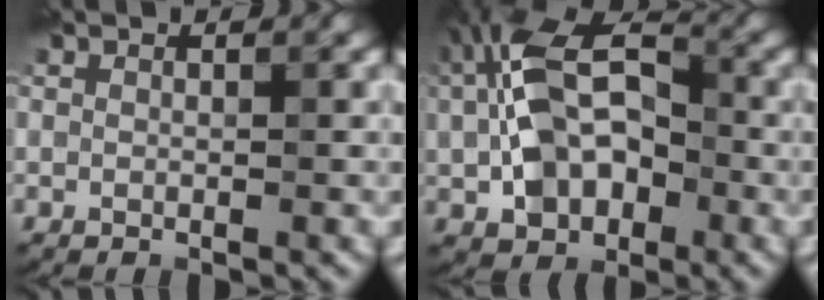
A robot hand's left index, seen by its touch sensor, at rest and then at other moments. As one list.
[{"total": 9.9, "force": [-0.4, 6.6, 7.3], "torque": [-0.146, 0.018, -0.019]}]